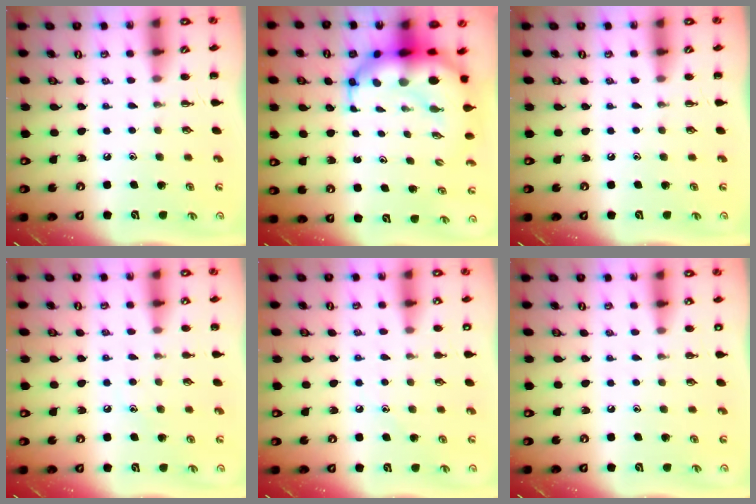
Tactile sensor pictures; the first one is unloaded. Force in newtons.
{"total": 11.8, "press": 11.3, "slide": 3.3}
{"total": 0.0}
{"total": 7.7, "press": 7.5, "slide": 1.8}
{"total": 8.1, "press": 7.8, "slide": 2.1}
{"total": 1.8, "press": 1.8, "slide": 0.3}